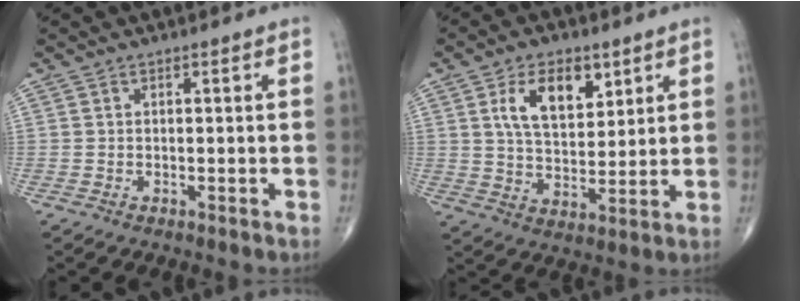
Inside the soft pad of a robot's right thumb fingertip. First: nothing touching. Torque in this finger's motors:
{"motor_torque": [-0.02, 0.35, 0.83, 0.30, 0.28]}